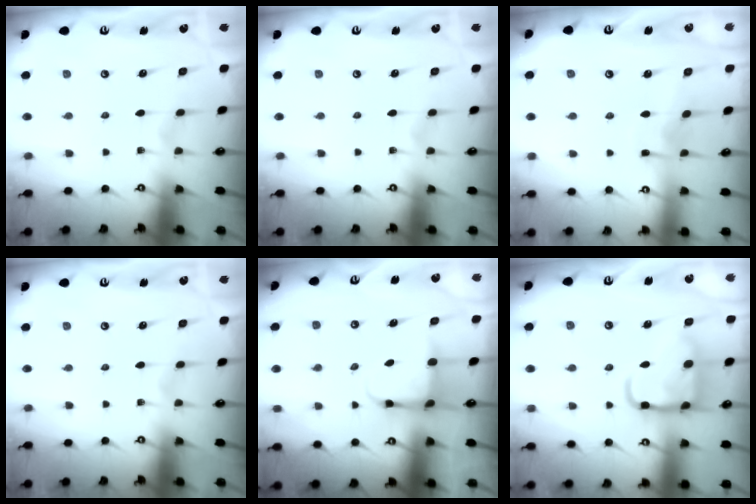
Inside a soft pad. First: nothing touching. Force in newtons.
{"total": 0.0}
{"total": 2.8, "press": 2.8, "slide": 0.4}
{"total": 0.0}
{"total": 4.2, "press": 4.1, "slide": 1.0}
{"total": 14.7, "press": 14.6, "slide": 1.4}